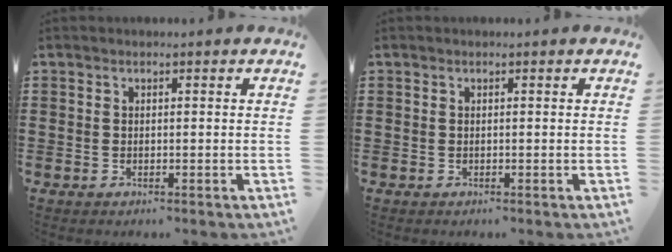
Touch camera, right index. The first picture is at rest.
{"total": 0.0}